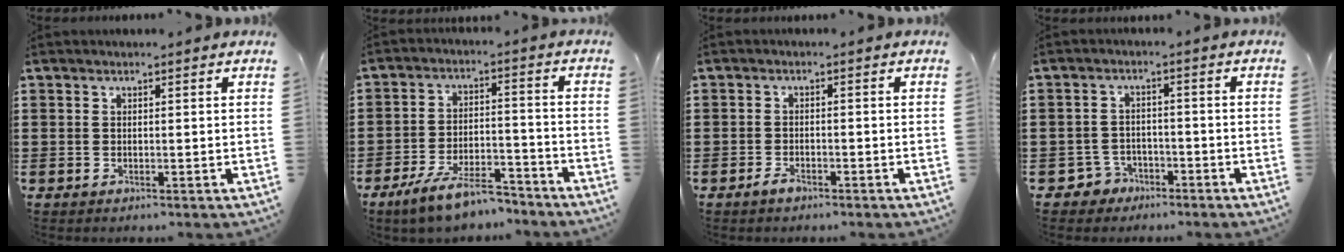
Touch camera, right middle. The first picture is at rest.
{"total": 9.3, "force": [-7.4, 2.4, 5.1], "torque": [-0.096, 0.017, -0.139]}
{"total": 1.8, "force": [-1.4, 0.9, 0.7], "torque": [-0.016, 0.002, -0.028]}
{"total": 3.2, "force": [-2.6, 1.8, 0.2], "torque": [-0.022, 0.003, -0.059]}